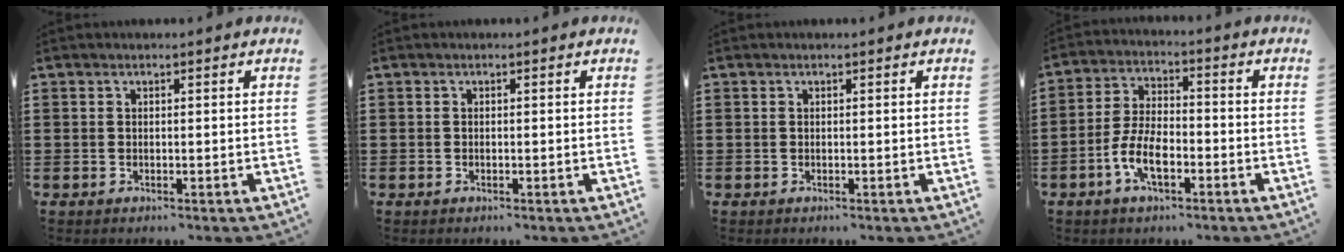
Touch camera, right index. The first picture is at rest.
{"total": 0.0}
{"total": 0.0}
{"total": 7.2, "force": [-3.1, 3.0, 5.8], "torque": [-0.138, -0.008, -0.062]}